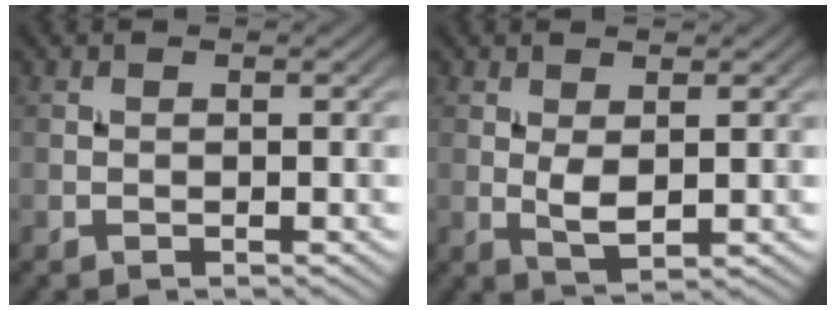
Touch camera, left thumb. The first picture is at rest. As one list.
[{"total": 2.7, "force": [0.5, 1.2, 2.4], "torque": [-0.049, -0.004, 0.015]}]